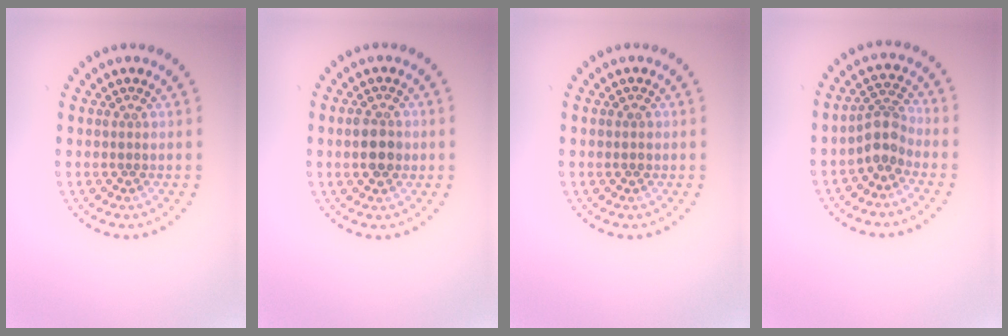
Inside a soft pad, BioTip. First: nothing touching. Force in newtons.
{"total": 2.7, "press": 2.7, "slide": 0.2}
{"total": 1.1, "press": 1.1, "slide": 0.0}
{"total": 2.7, "press": 2.1, "slide": 1.7}